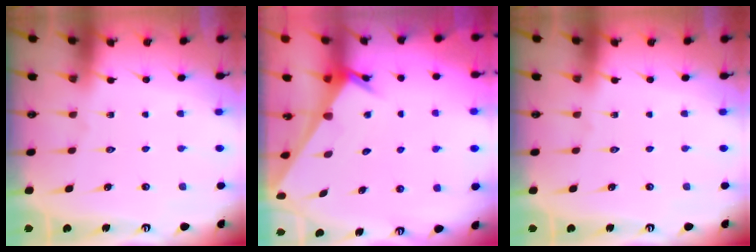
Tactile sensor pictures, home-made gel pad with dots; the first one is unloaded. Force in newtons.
{"total": 2.5, "press": 2.5, "slide": 0.1}
{"total": 0.0}